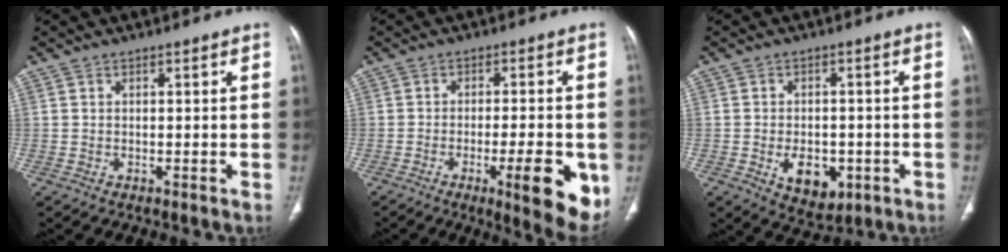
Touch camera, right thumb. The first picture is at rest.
{"total": 12.0, "force": [-4.0, 2.7, 10.9], "torque": [-0.136, -0.010, -0.050]}
{"total": 8.1, "force": [-2.5, 5.2, 5.6], "torque": [-0.061, 0.004, -0.024]}